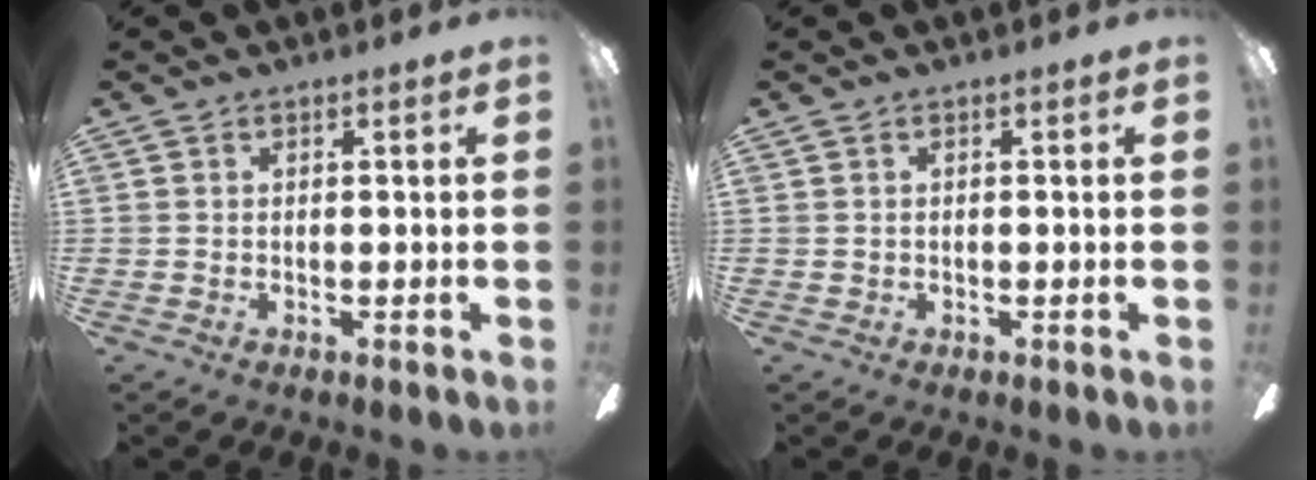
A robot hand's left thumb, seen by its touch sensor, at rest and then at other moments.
{"total": 0.0}